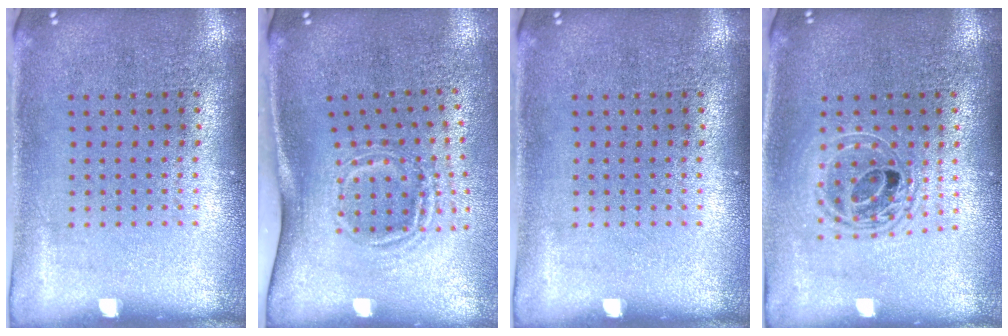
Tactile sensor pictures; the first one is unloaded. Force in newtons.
{"total": 1.8, "press": 1.2, "slide": 1.4}
{"total": 0.0}
{"total": 1.7, "press": 1.4, "slide": 0.9}